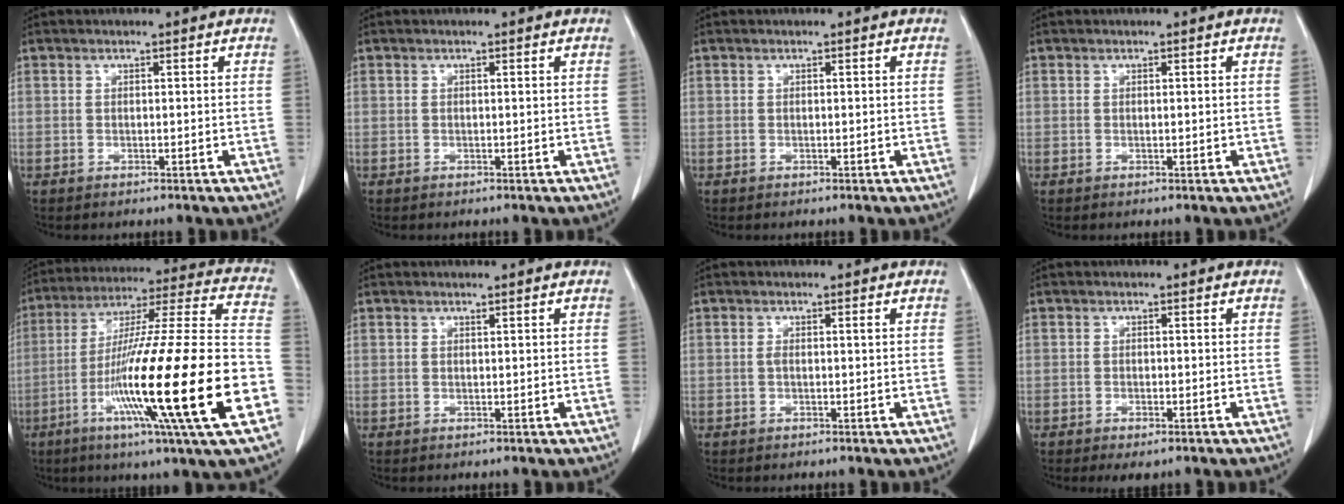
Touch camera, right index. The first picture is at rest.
{"total": 0.0}
{"total": 0.0}
{"total": 0.5, "force": [0.0, 0.2, 0.5], "torque": [-0.009, -0.001, 0.004]}
{"total": 29.3, "force": [-9.1, 0.7, 27.8], "torque": [-0.448, -0.040, -0.165]}
{"total": 0.0}
{"total": 1.0, "force": [0.1, 0.1, 1.0], "torque": [-0.021, 0.001, 0.002]}
{"total": 2.3, "force": [-1.5, 0.8, 1.5], "torque": [-0.021, -0.004, -0.016]}